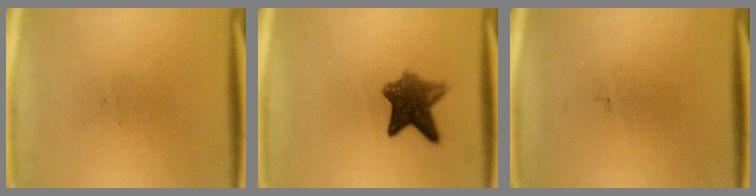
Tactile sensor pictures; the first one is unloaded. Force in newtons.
{"total": 7.0}
{"total": 0.0}